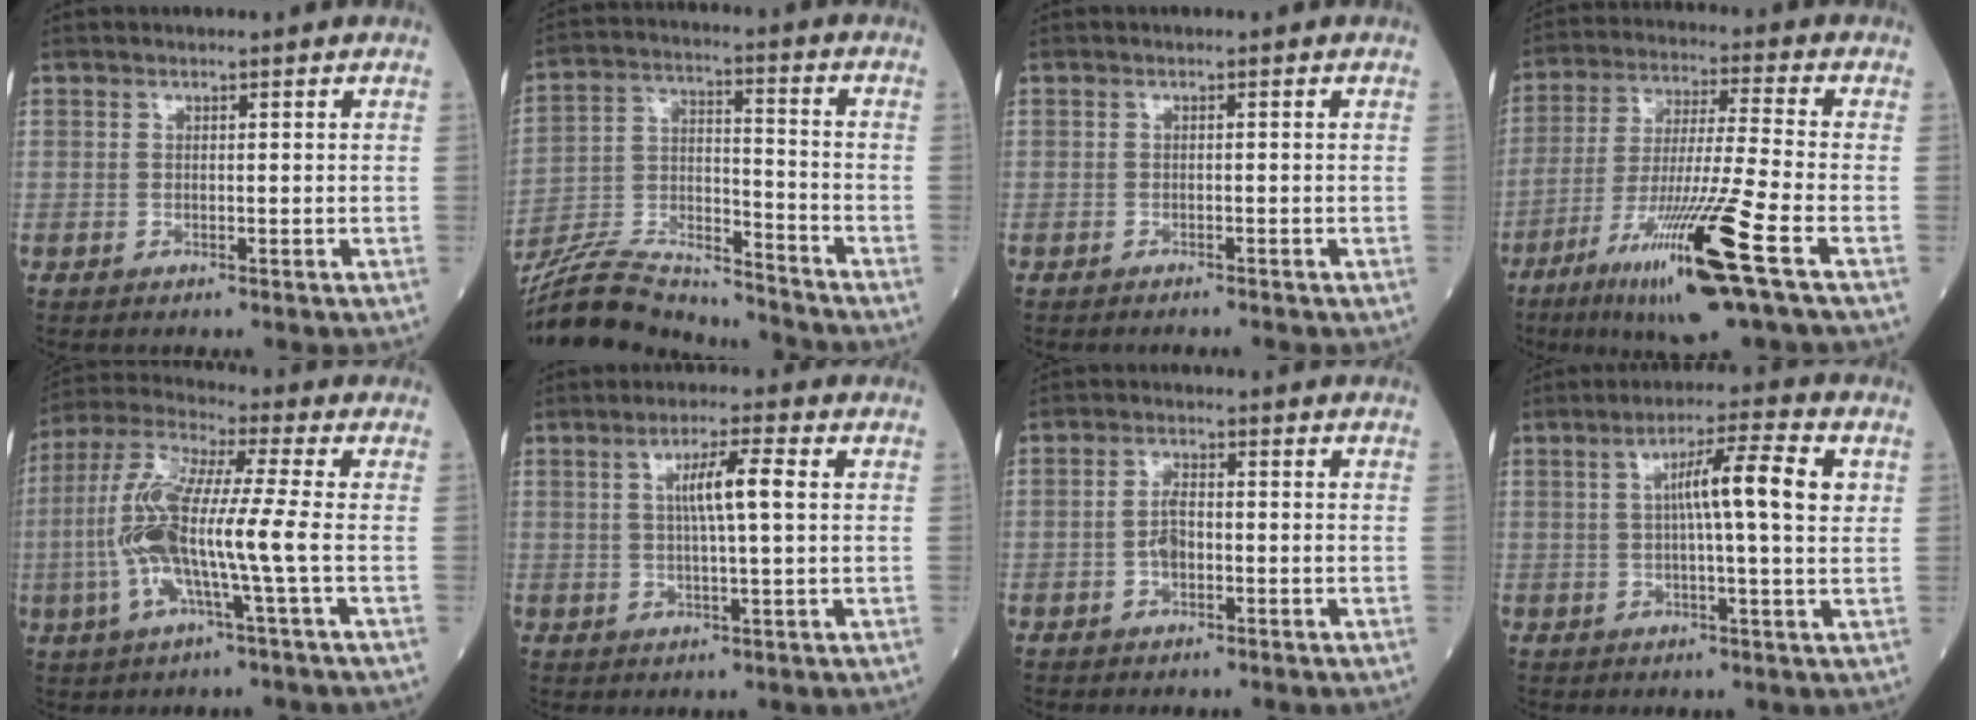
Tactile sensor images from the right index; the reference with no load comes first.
{"total": 17.2, "force": [-16.4, 2.0, 4.7], "torque": [-0.099, 0.016, -0.286]}
{"total": 1.4, "force": [-1.4, -0.1, 0.3], "torque": [-0.005, -0.002, -0.017]}
{"total": 16.5, "force": [-8.0, -0.7, 14.4], "torque": [-0.291, -0.039, -0.147]}
{"total": 13.2, "force": [-2.2, 0.7, 13.0], "torque": [-0.279, 0.011, -0.050]}
{"total": 6.3, "force": [1.3, 0.1, 6.1], "torque": [-0.108, 0.005, 0.021]}
{"total": 3.1, "force": [-0.8, 1.4, 2.7], "torque": [-0.057, 0.006, -0.016]}
{"total": 9.4, "force": [2.0, 0.2, 9.2], "torque": [-0.148, 0.015, 0.026]}